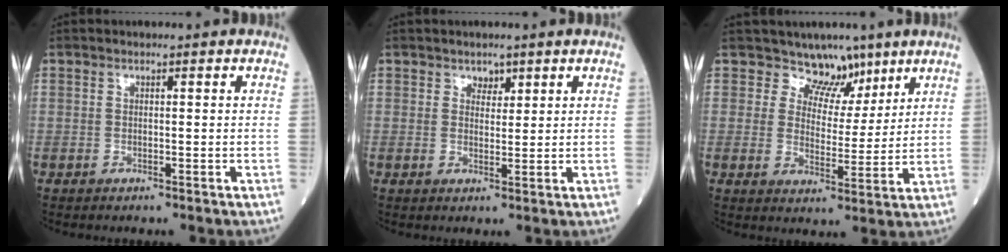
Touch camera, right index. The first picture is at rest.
{"total": 1.8, "force": [1.3, 1.1, 0.5], "torque": [-0.002, -0.002, 0.021]}
{"total": 5.9, "force": [4.7, 3.5, 0.5], "torque": [0.003, -0.010, 0.071]}